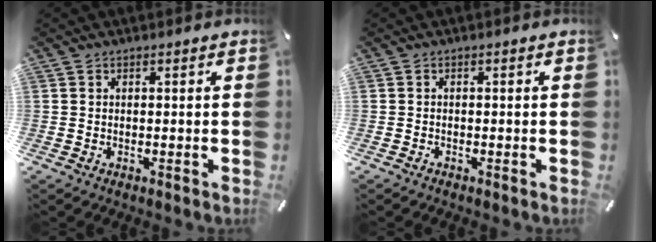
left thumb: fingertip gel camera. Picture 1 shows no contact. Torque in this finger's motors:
{"motor_torque": [0.09, 0.03, -0.04, -0.09, 0.02]}